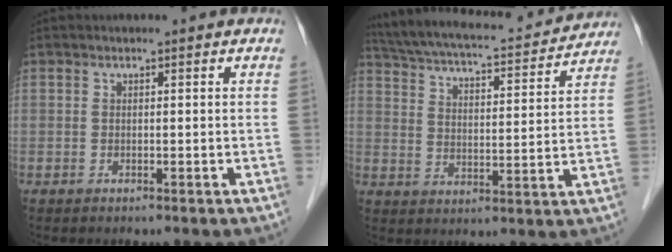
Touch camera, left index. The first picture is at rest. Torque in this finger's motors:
{"motor_torque": [0.86, -1.00, 0.15, 0.03]}